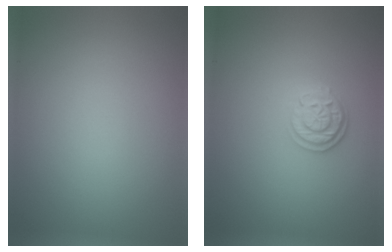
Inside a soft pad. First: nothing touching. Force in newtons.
{"total": 2.5, "press": 2.1, "slide": 1.4}